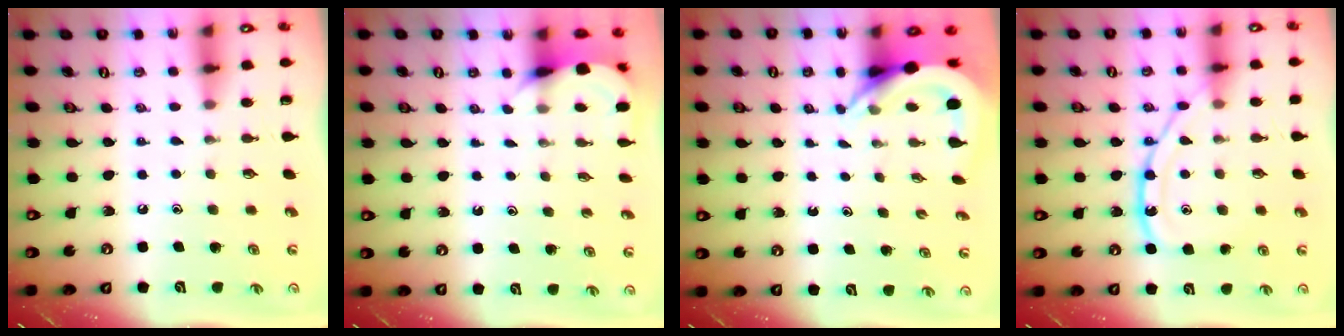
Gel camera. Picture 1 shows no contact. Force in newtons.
{"total": 4.2, "press": 4.2, "slide": 0.4}
{"total": 5.7, "press": 5.7, "slide": 0.6}
{"total": 14.0, "press": 13.9, "slide": 1.4}